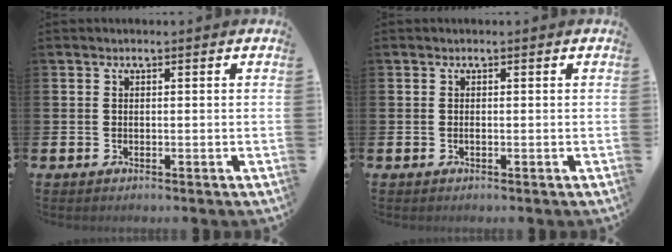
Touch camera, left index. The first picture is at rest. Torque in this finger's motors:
{"motor_torque": [0.13, 0.05, -0.02, 0.02]}